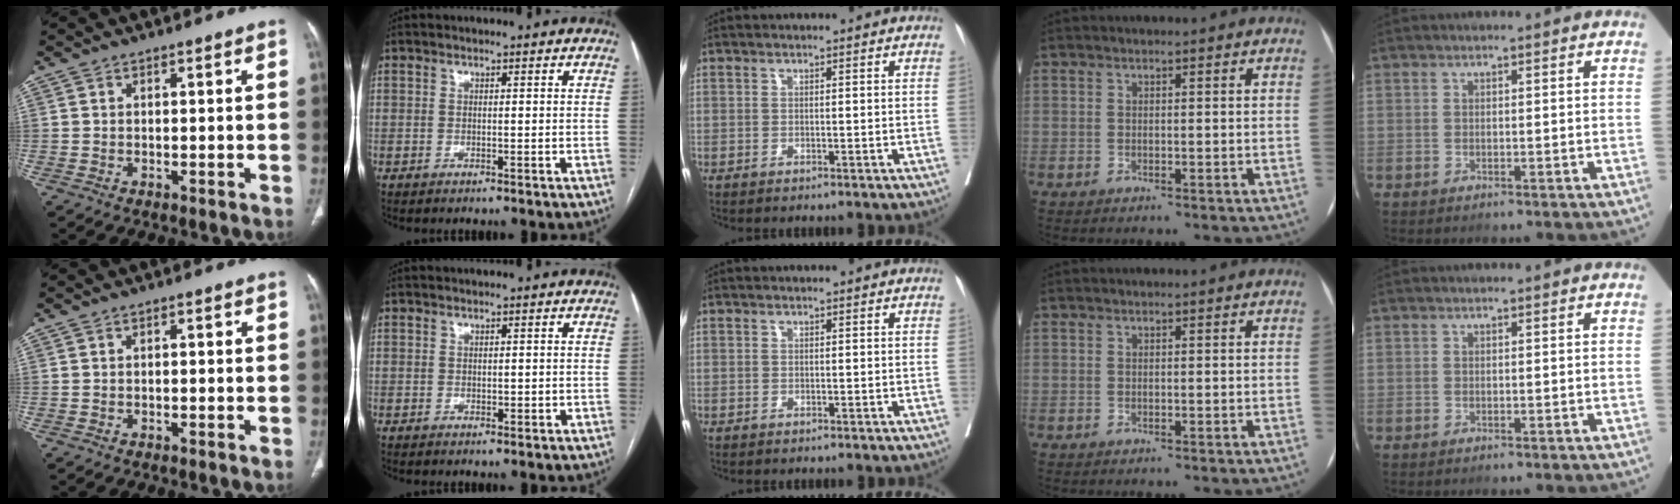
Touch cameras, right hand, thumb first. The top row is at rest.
{"thumb": {"total": 0.9, "force": [-0.1, 0.5, 0.8], "torque": [-0.012, 0.003, -0.002]}, "index": {"total": 1.3, "force": [0.0, 0.9, 0.9], "torque": [-0.015, 0.003, 0.005]}}